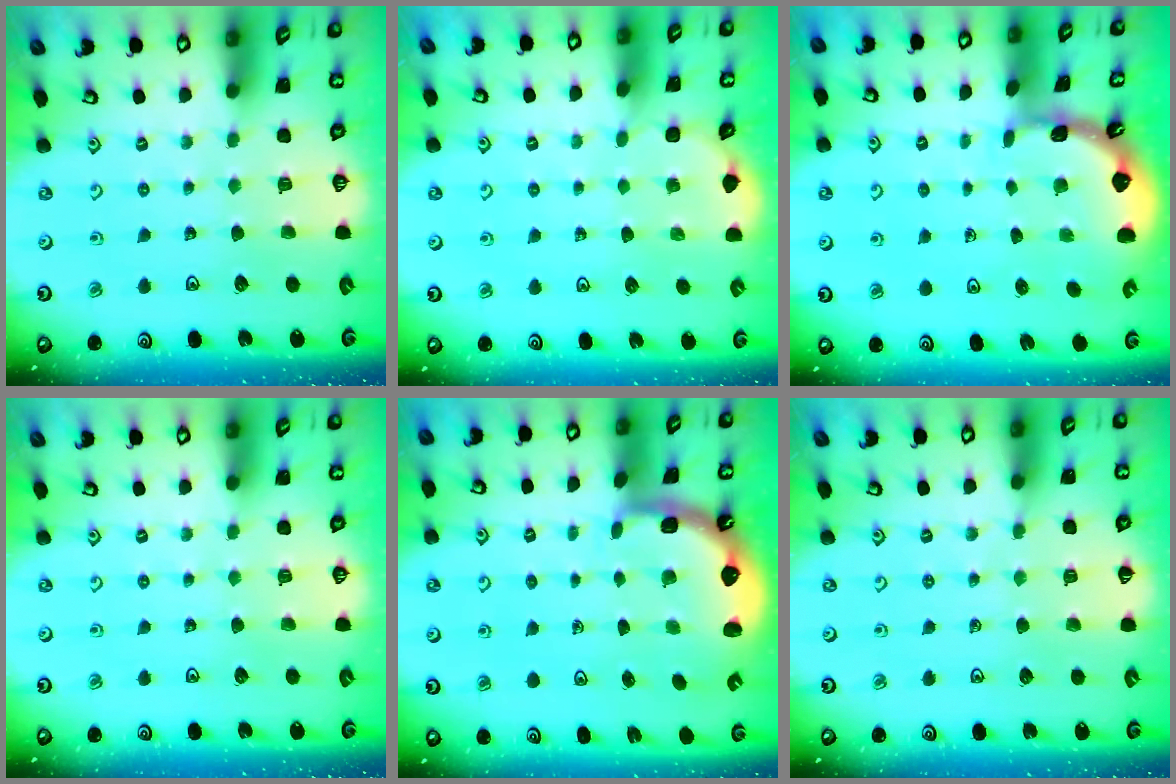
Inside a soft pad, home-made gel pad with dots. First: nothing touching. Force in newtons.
{"total": 2.1, "press": 2.1, "slide": 0.2}
{"total": 1.6, "press": 1.5, "slide": 0.1}
{"total": 0.0}
{"total": 2.7, "press": 1.5, "slide": 2.2}
{"total": 3.0, "press": 3.0, "slide": 0.5}